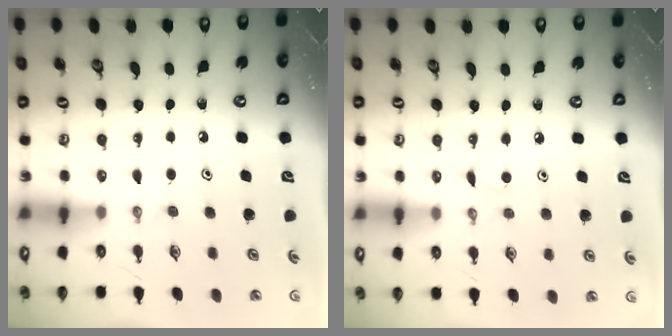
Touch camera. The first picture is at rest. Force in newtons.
{"total": 2.8, "press": 2.8, "slide": 0.3}